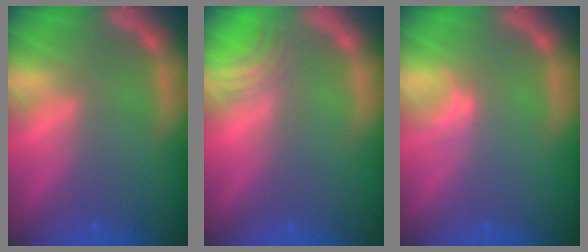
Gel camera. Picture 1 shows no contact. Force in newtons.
{"total": 2.5}
{"total": 1.0}